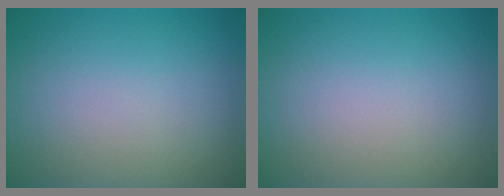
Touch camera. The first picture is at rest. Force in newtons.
{"total": 0.0}